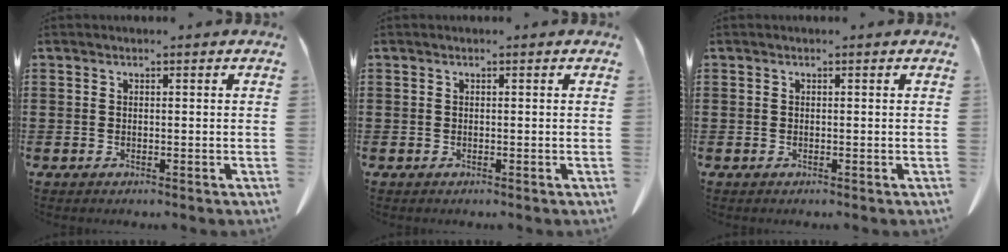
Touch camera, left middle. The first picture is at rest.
{"total": 0.0}
{"total": 0.0}